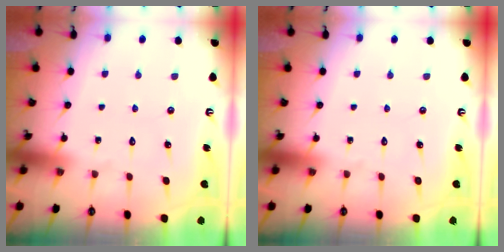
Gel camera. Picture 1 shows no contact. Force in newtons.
{"total": 0.0}